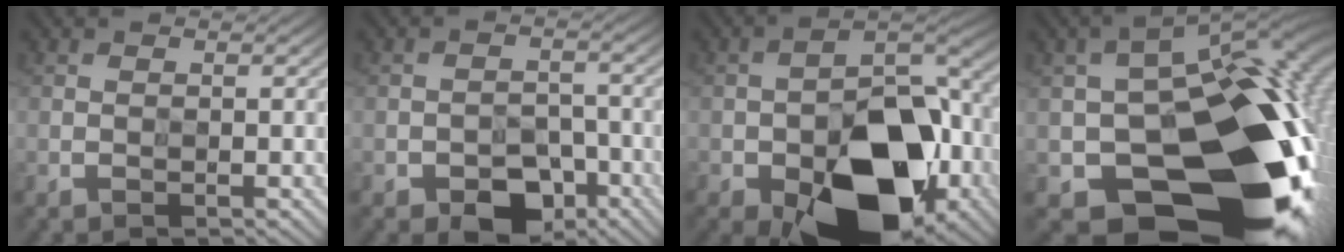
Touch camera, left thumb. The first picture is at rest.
{"total": 4.5, "force": [-3.4, 2.5, 1.6], "torque": [-0.011, 0.005, -0.060]}
{"total": 16.3, "force": [-8.2, 8.9, 10.9], "torque": [-0.143, -0.008, -0.139]}
{"total": 20.5, "force": [-7.1, 13.4, 13.8], "torque": [-0.204, -0.052, -0.084]}